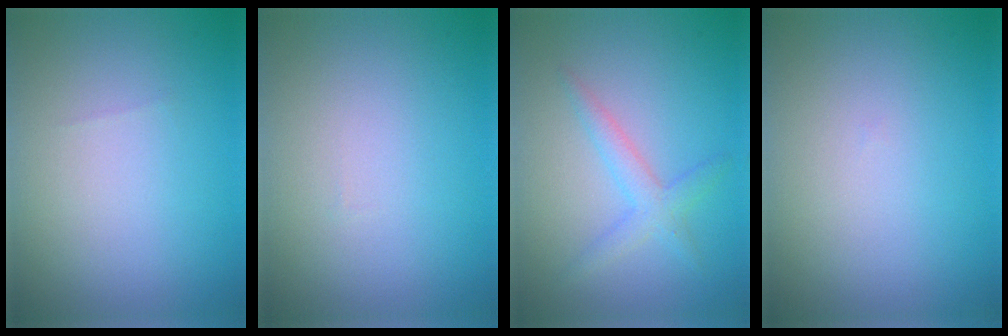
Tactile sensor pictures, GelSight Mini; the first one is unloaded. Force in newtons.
{"total": 0.0}
{"total": 2.3, "press": 2.3, "slide": 0.1}
{"total": 0.0}